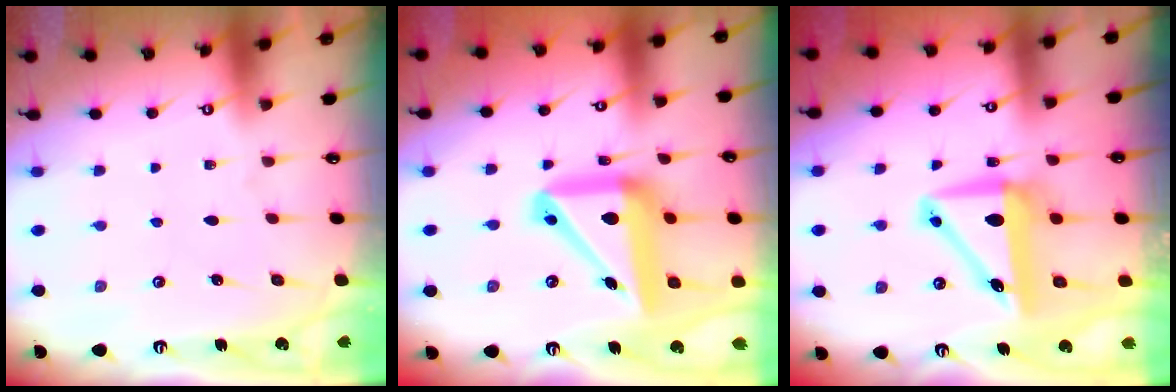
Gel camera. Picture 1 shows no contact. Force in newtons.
{"total": 18.8, "press": 18.6, "slide": 2.4}
{"total": 8.8, "press": 8.6, "slide": 2.0}